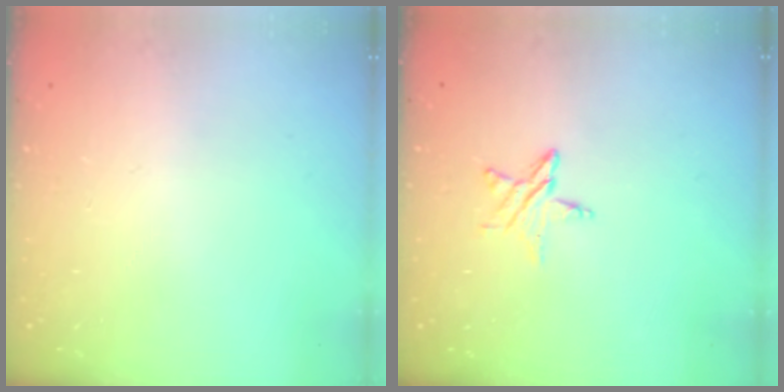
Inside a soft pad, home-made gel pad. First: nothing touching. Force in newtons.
{"total": 4.9, "press": 4.8, "slide": 0.5}